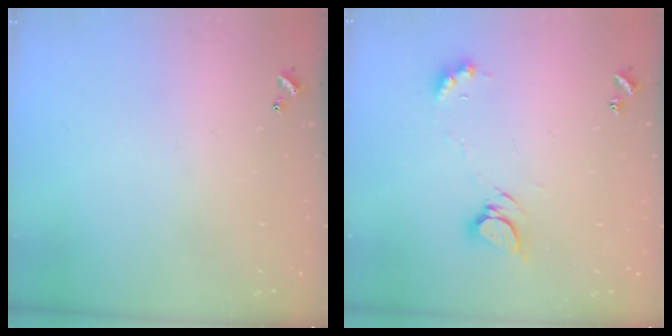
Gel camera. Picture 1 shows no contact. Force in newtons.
{"total": 8.4, "press": 8.3, "slide": 0.8}